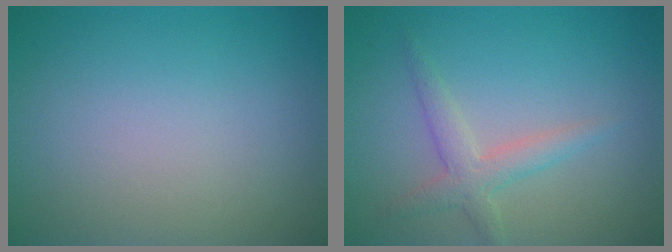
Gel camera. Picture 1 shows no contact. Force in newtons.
{"total": 2.4, "press": 2.4, "slide": 0.1}